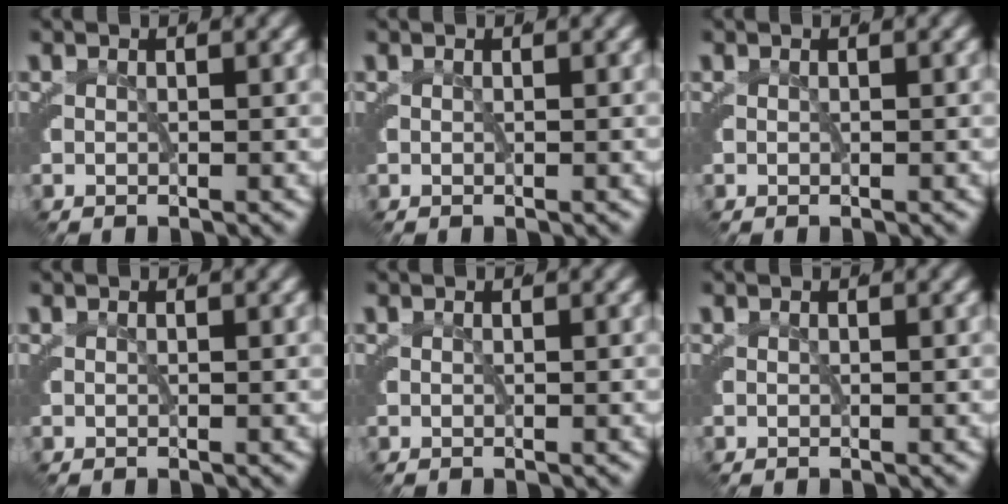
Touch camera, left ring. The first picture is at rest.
{"total": 0.0}
{"total": 0.0}
{"total": 0.0}
{"total": 0.0}
{"total": 0.0}